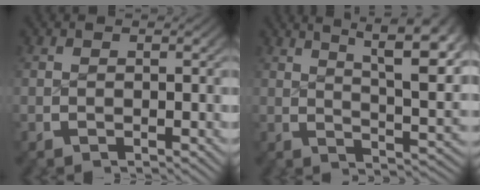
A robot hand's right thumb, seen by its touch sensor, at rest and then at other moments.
{"total": 10.1, "force": [4.3, 4.6, 7.9], "torque": [-0.089, 0.000, 0.059]}